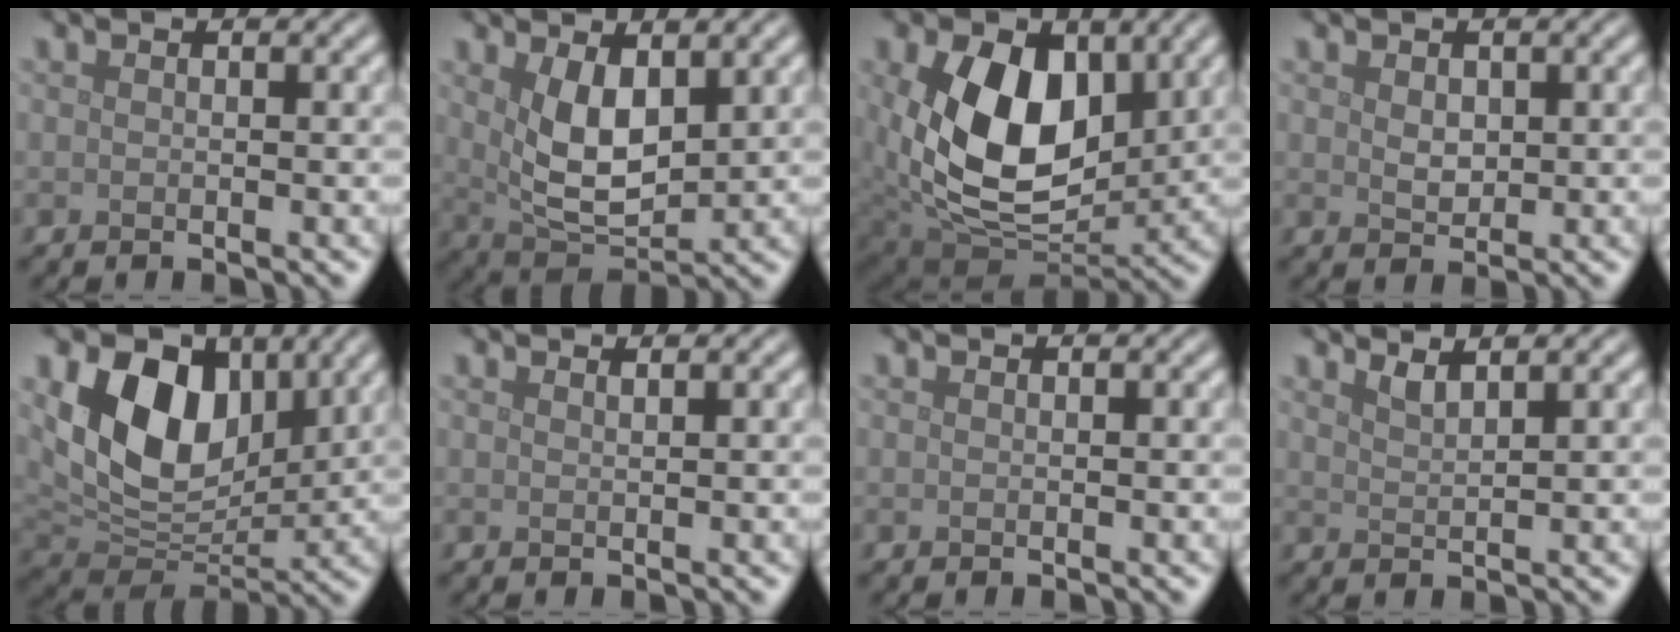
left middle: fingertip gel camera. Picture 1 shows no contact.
{"total": 5.6, "force": [1.7, 2.8, 4.6], "torque": [-0.095, -0.011, 0.041]}
{"total": 12.7, "force": [2.4, 8.5, 9.1], "torque": [-0.173, -0.021, 0.046]}
{"total": 1.6, "force": [0.5, 1.1, 1.1], "torque": [-0.021, -0.003, 0.013]}
{"total": 10.8, "force": [3.6, 7.1, 7.3], "torque": [-0.143, -0.009, 0.063]}
{"total": 0.7, "force": [0.6, 0.2, 0.3], "torque": [0.001, 0.001, 0.010]}
{"total": 0.0}
{"total": 1.7, "force": [1.4, 0.4, 0.8], "torque": [-0.009, 0.000, 0.024]}